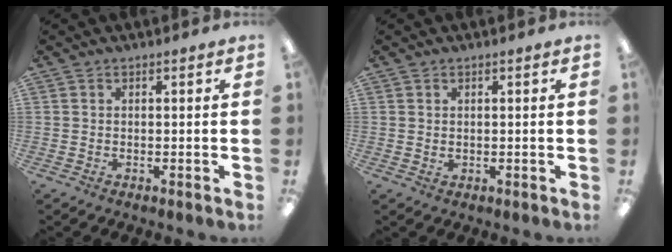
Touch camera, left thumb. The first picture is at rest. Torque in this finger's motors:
{"motor_torque": [-0.10, -0.09, -0.38, -0.11, 0.01]}